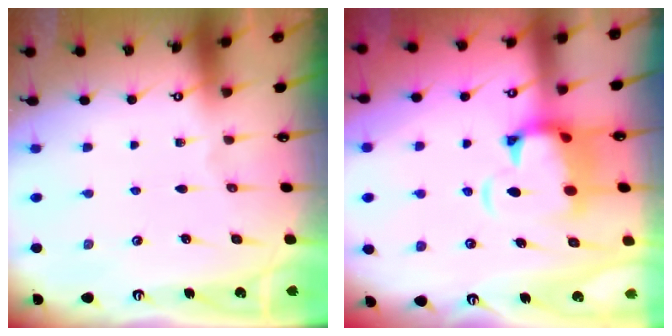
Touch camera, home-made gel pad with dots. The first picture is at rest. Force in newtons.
{"total": 5.4, "press": 5.1, "slide": 1.7}